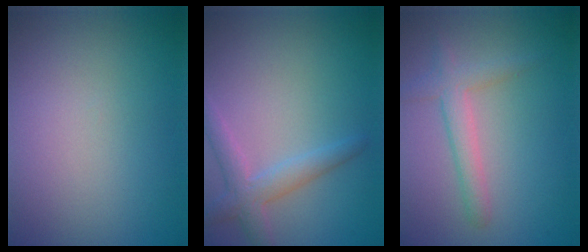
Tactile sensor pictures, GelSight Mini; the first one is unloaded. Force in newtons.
{"total": 2.8, "press": 2.8, "slide": 0.2}
{"total": 2.5, "press": 2.5, "slide": 0.2}